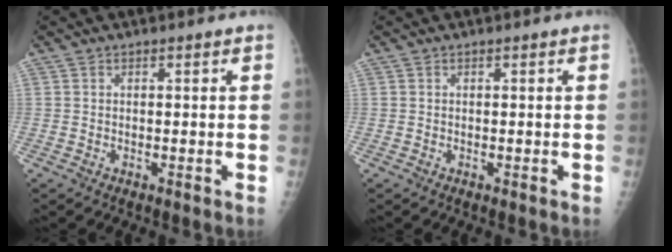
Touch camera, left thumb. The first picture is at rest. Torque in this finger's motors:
{"motor_torque": [0.00, 0.00, 0.00, 0.00, 0.00]}